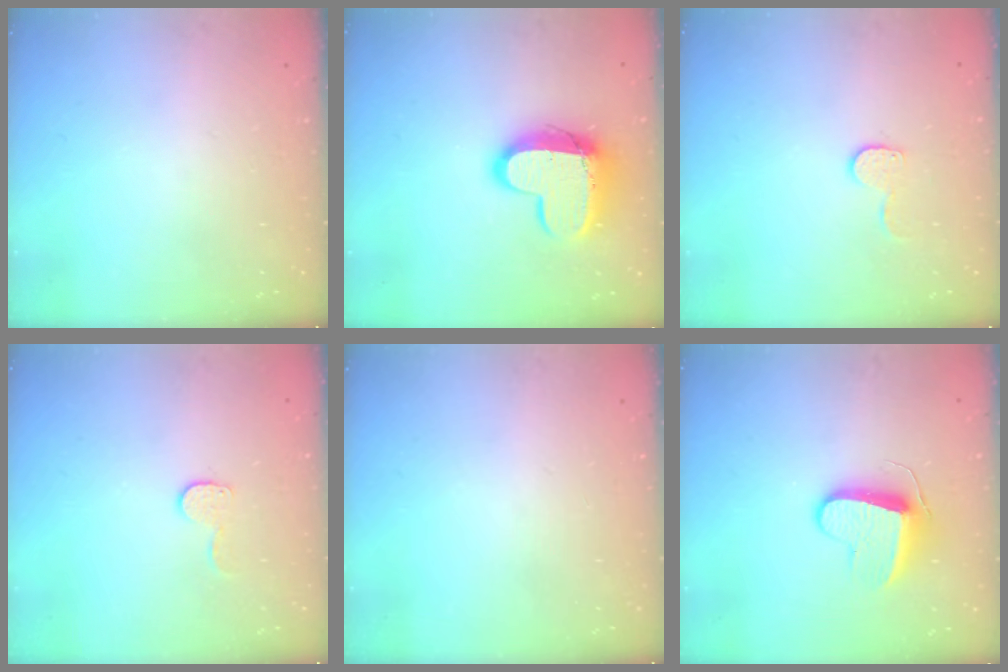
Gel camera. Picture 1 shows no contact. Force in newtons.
{"total": 14.2, "press": 14.1, "slide": 1.1}
{"total": 6.8, "press": 6.7, "slide": 0.6}
{"total": 6.0, "press": 5.9, "slide": 0.5}
{"total": 0.0}
{"total": 9.3, "press": 9.3, "slide": 0.5}